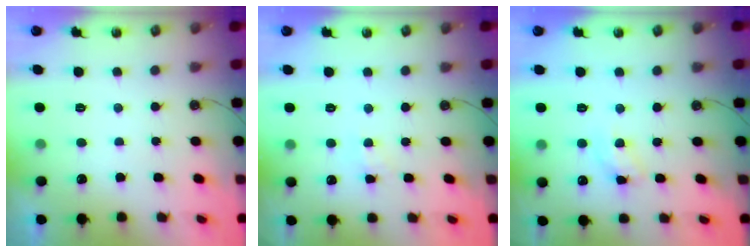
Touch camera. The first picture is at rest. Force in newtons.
{"total": 2.1, "press": 2.1, "slide": 0.3}
{"total": 6.9, "press": 6.8, "slide": 0.6}